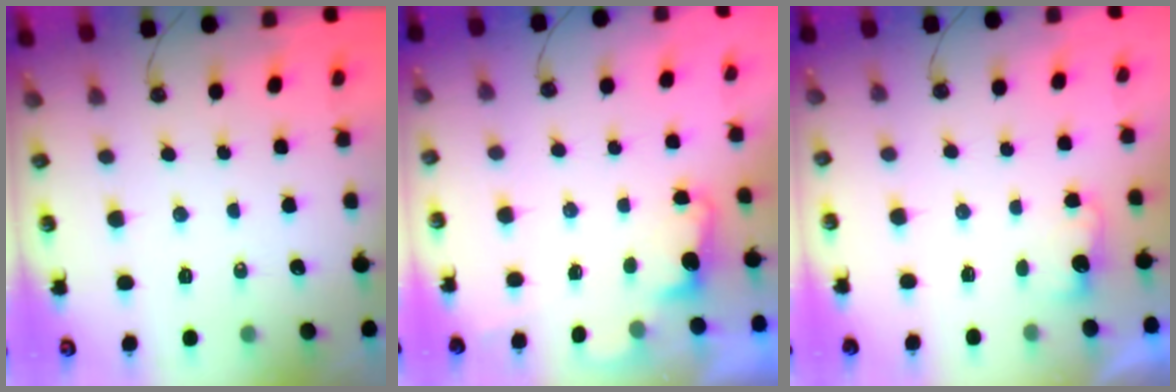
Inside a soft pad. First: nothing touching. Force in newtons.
{"total": 1.8, "press": 1.5, "slide": 0.9}
{"total": 2.4, "press": 2.3, "slide": 0.8}